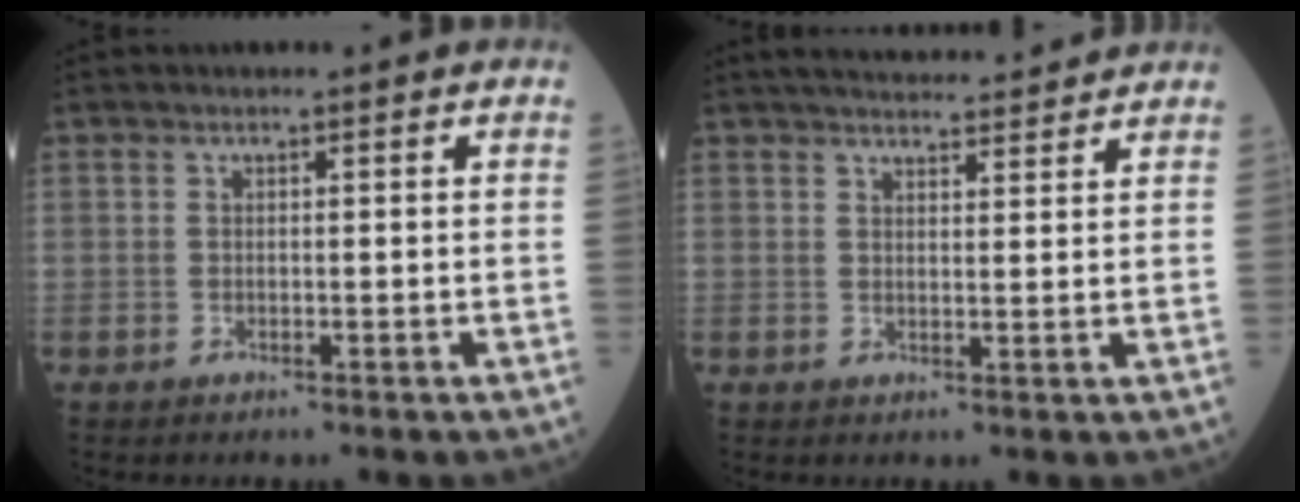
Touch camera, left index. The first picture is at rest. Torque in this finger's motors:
{"motor_torque": [-0.12, -0.16, 0.00, 0.01]}